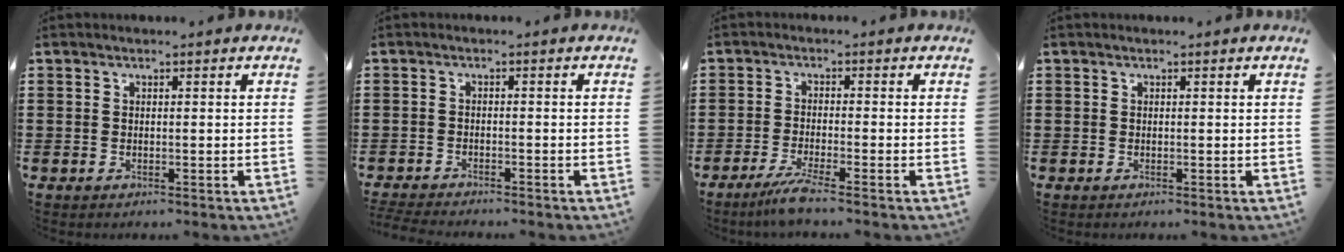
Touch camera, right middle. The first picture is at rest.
{"total": 2.2, "force": [-2.2, 0.0, 0.2], "torque": [-0.014, -0.004, -0.048]}
{"total": 3.7, "force": [-2.7, -0.2, 2.4], "torque": [-0.053, -0.012, -0.054]}
{"total": 0.0}